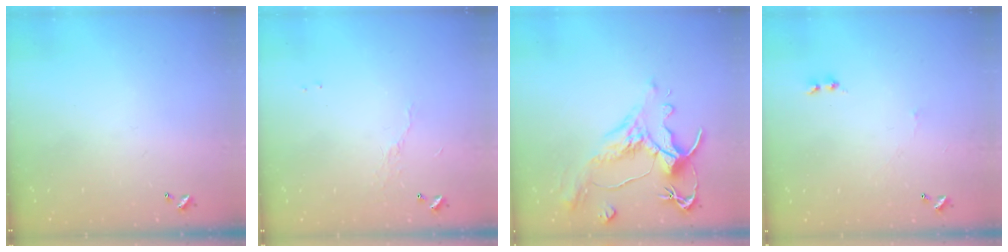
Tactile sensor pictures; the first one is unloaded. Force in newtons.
{"total": 4.3, "press": 4.3, "slide": 0.5}
{"total": 1.6, "press": 0.4, "slide": 1.5}
{"total": 1.5, "press": 1.4, "slide": 0.6}